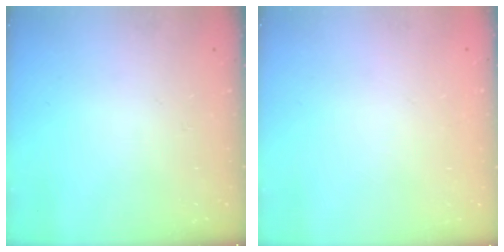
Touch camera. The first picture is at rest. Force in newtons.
{"total": 2.1, "press": 2.1, "slide": 0.1}